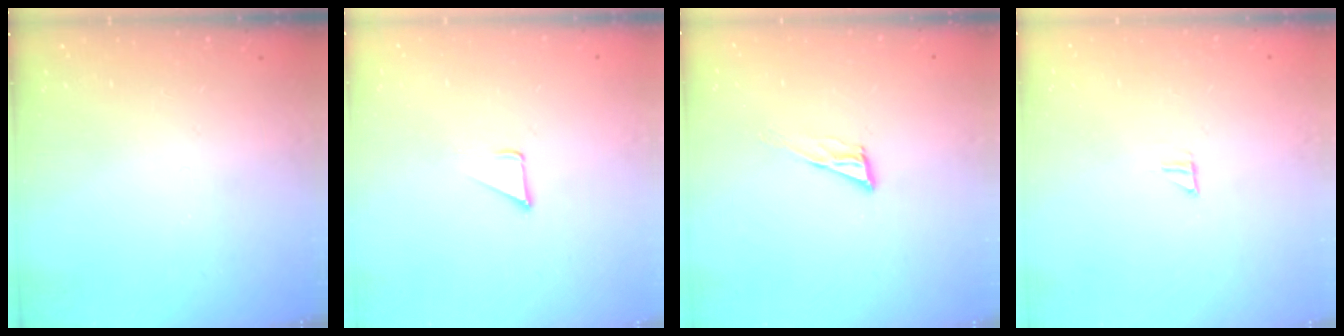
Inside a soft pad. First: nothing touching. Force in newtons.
{"total": 2.8, "press": 2.8, "slide": 0.2}
{"total": 8.7, "press": 8.3, "slide": 2.6}
{"total": 5.4, "press": 5.4, "slide": 0.5}